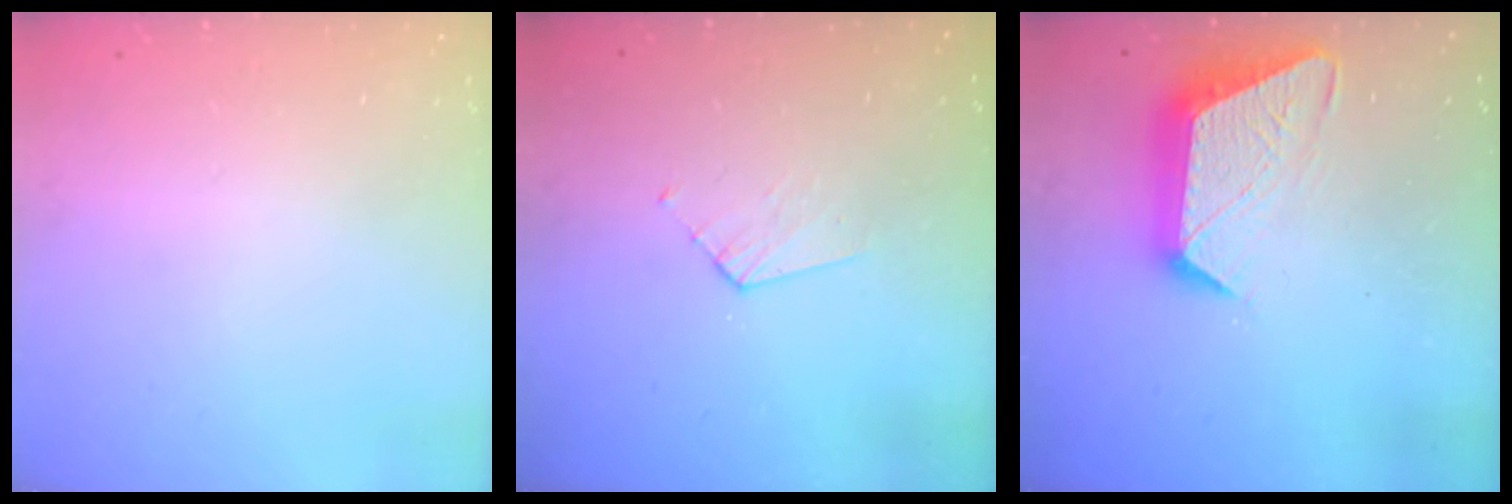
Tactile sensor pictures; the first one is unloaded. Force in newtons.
{"total": 3.2, "press": 3.2, "slide": 0.2}
{"total": 14.7, "press": 14.6, "slide": 0.8}